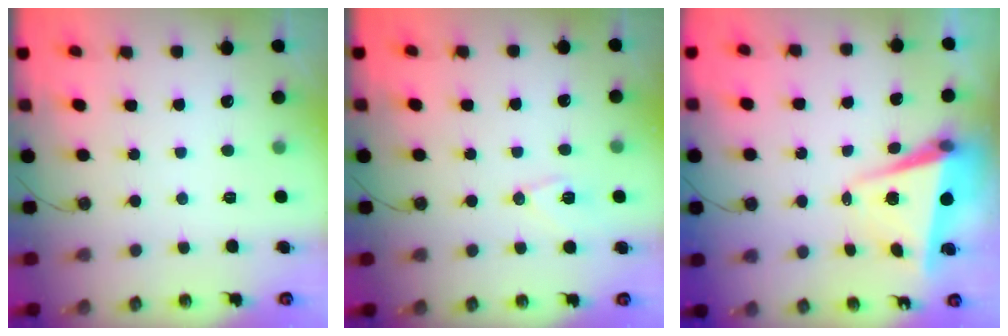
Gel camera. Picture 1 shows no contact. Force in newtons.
{"total": 8.6, "press": 8.4, "slide": 1.8}
{"total": 6.0, "press": 5.9, "slide": 1.3}